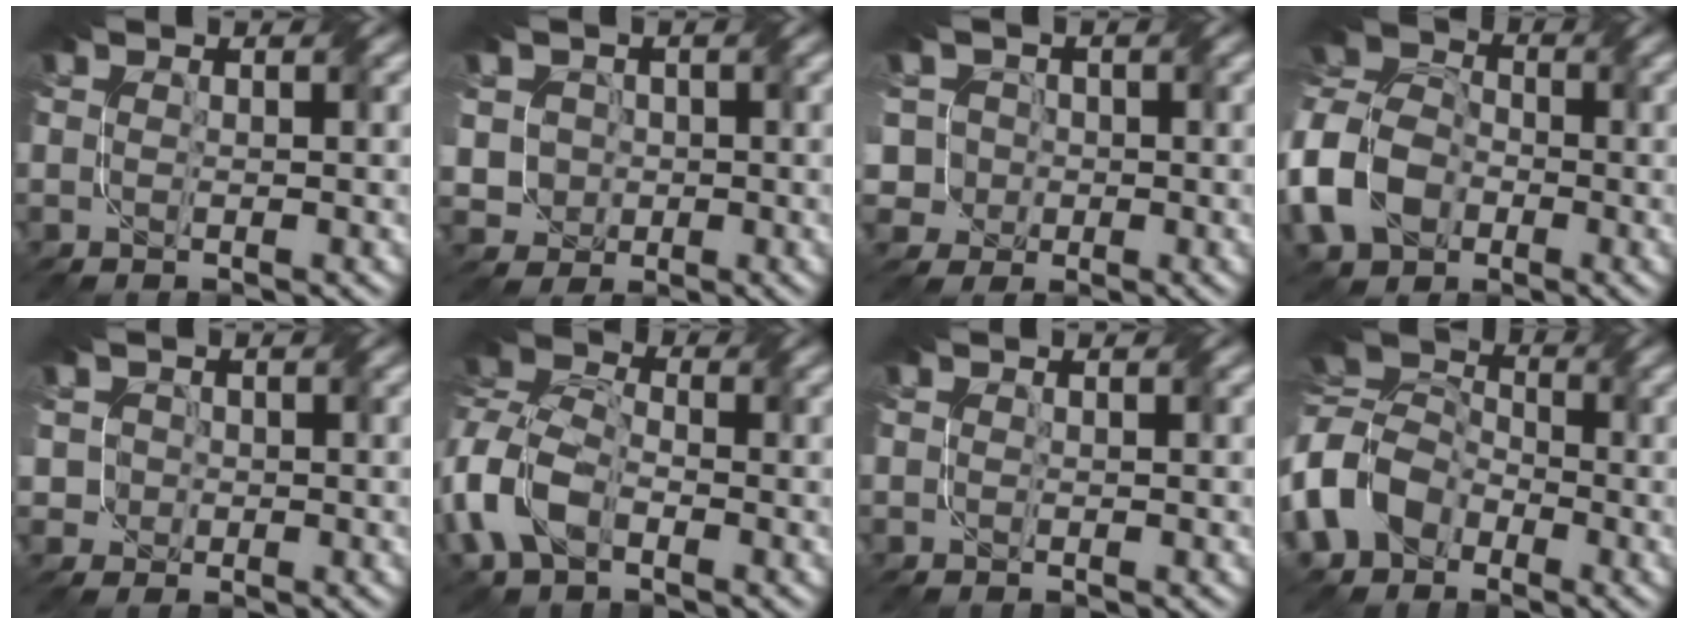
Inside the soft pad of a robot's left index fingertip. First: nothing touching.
{"total": 3.2, "force": [-0.2, 3.0, 0.8], "torque": [-0.015, 0.017, -0.012]}
{"total": 6.0, "force": [0.0, 5.6, 2.2], "torque": [-0.047, 0.033, -0.044]}
{"total": 8.7, "force": [-3.4, 6.2, 5.1], "torque": [-0.124, 0.009, -0.085]}
{"total": 2.5, "force": [-0.4, 2.5, 0.2], "torque": [0.005, 0.023, -0.021]}
{"total": 7.2, "force": [-3.0, 4.3, 5.0], "torque": [-0.115, 0.011, -0.077]}
{"total": 0.0}
{"total": 8.5, "force": [-3.0, 6.4, 4.7], "torque": [-0.115, 0.008, -0.079]}